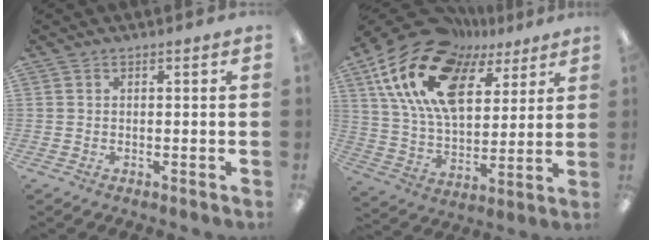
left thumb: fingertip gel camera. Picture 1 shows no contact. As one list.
[{"total": 22.9, "force": [12.4, 12.7, 14.4], "torque": [-0.290, -0.056, 0.218]}]